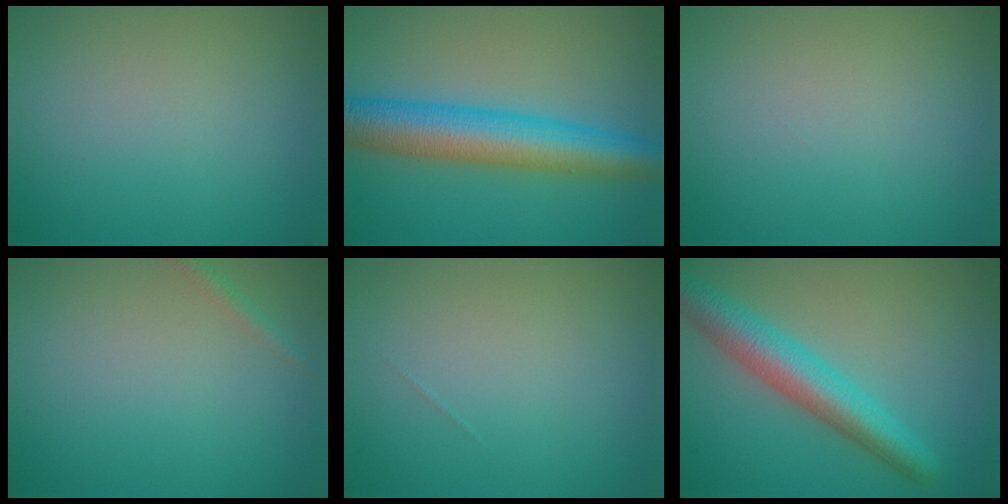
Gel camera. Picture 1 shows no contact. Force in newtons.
{"total": 7.7, "press": 7.7, "slide": 0.0}
{"total": 0.0}
{"total": 1.0, "press": 1.0, "slide": 0.0}
{"total": 0.0}
{"total": 5.4, "press": 5.4, "slide": 0.2}